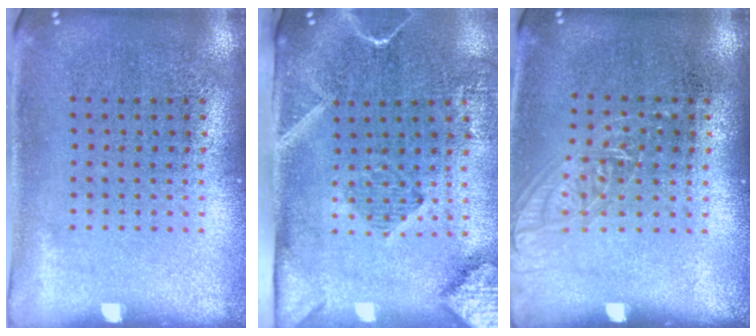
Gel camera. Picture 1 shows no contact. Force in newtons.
{"total": 2.9, "press": 2.1, "slide": 1.9}
{"total": 1.2, "press": 1.1, "slide": 0.4}